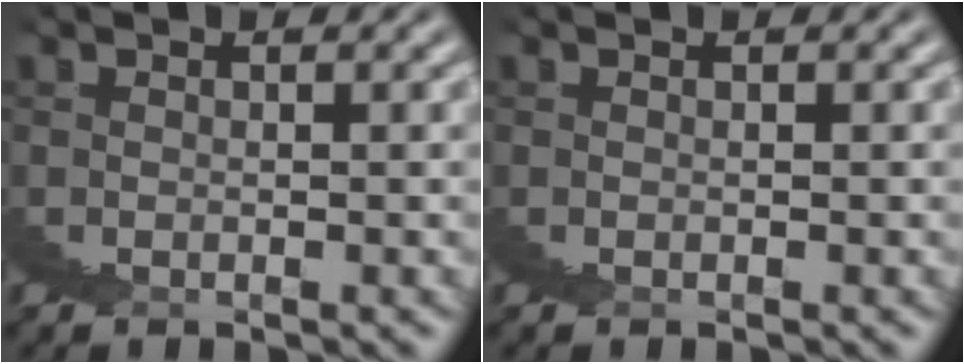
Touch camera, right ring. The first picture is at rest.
{"total": 0.0}